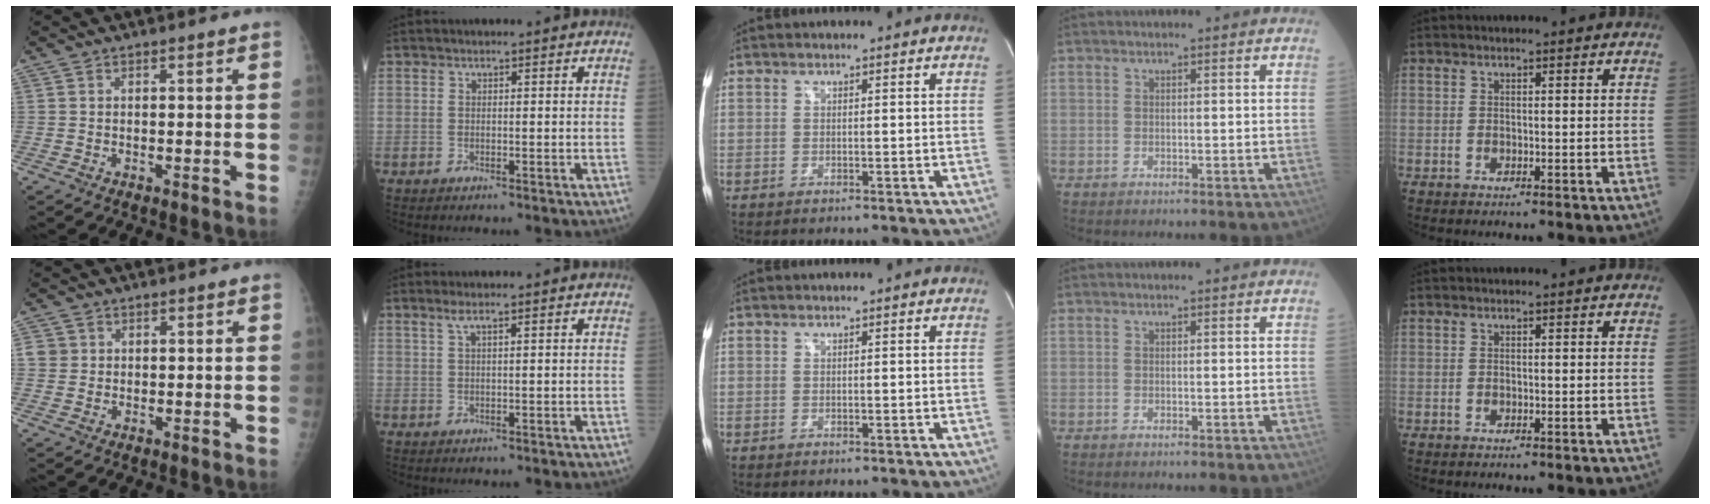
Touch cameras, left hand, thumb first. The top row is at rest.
{"thumb": {"total": 2.5, "force": [0.6, 2.4, 0.4], "torque": [0.010, 0.000, 0.010]}, "index": {"total": 1.8, "force": [1.2, 0.1, 1.3], "torque": [-0.036, 0.009, 0.026]}}